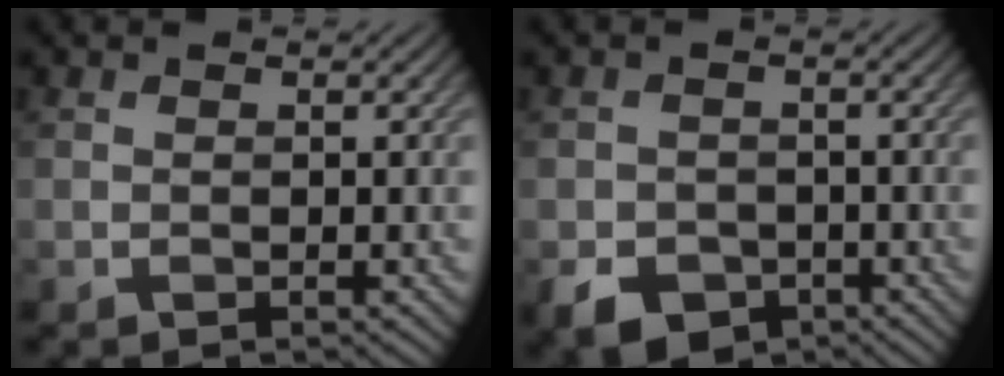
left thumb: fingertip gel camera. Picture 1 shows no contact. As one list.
[{"total": 4.7, "force": [-2.6, 3.4, 1.9], "torque": [-0.035, -0.012, -0.050]}]